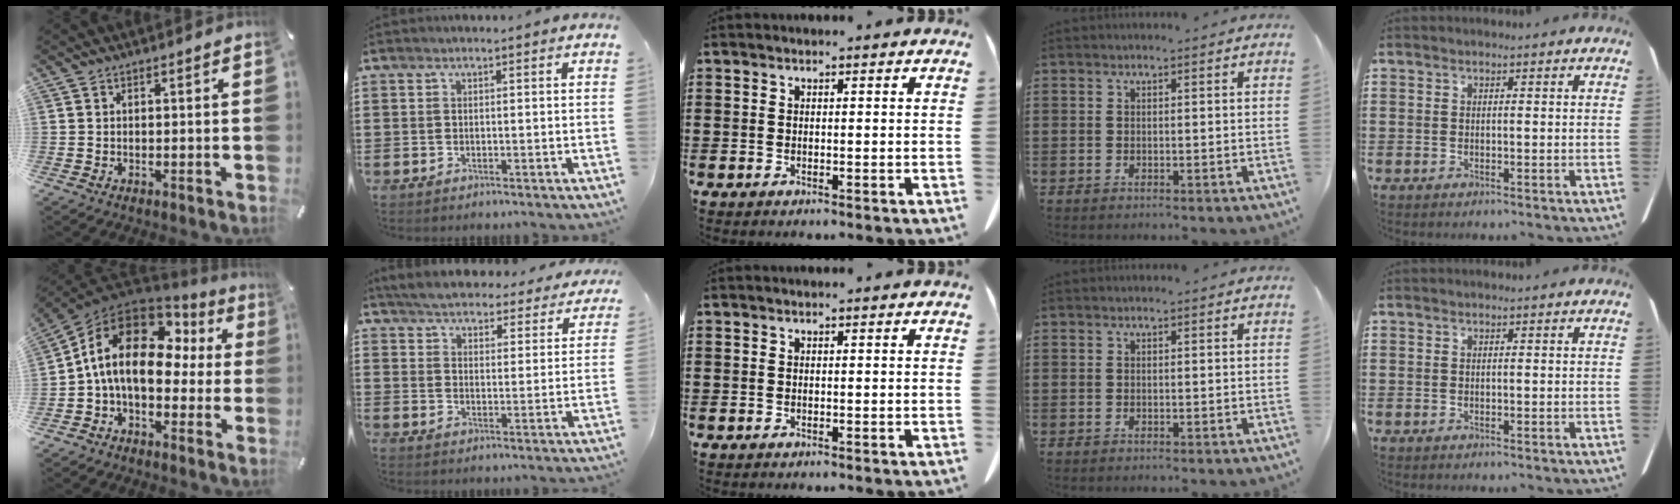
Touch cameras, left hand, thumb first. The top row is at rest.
{"thumb": {"total": 16.8, "force": [2.8, 10.6, 12.8], "torque": [-0.245, -0.006, 0.043]}, "index": {"total": 5.0, "force": [5.0, 0.2, 0.4], "torque": [-0.036, -0.033, 0.086]}}